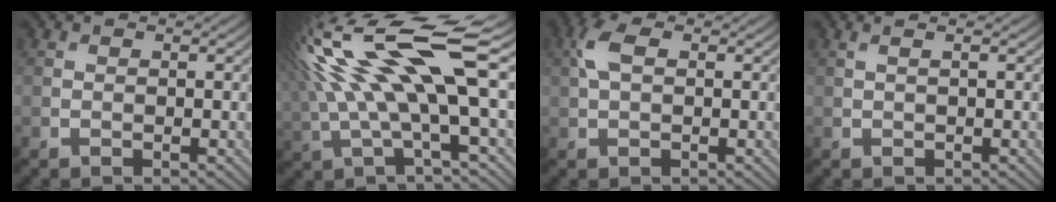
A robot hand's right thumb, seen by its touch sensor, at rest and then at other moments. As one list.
[{"total": 15.5, "force": [3.4, 3.7, 14.7], "torque": [-0.300, 0.020, 0.068]}, {"total": 3.5, "force": [0.9, 1.8, 2.8], "torque": [-0.074, 0.010, 0.013]}, {"total": 1.1, "force": [0.4, 0.2, 1.0], "torque": [-0.016, 0.006, -0.001]}]